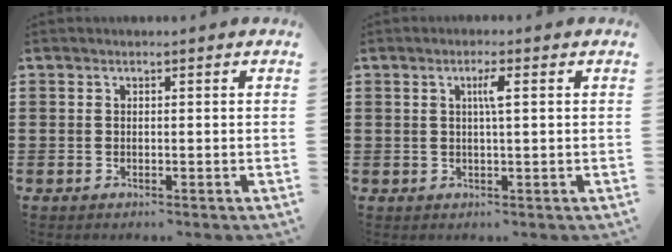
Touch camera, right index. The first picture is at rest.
{"total": 2.4, "force": [0.6, 0.0, 2.4], "torque": [-0.048, 0.000, 0.007]}